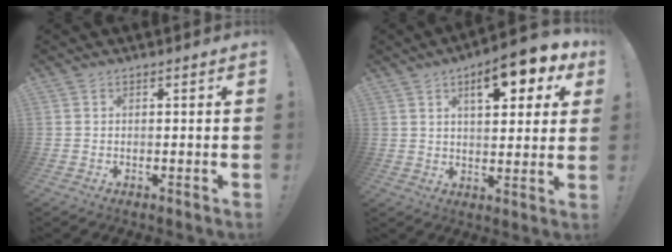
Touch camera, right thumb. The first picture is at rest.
{"total": 12.7, "force": [6.1, 4.7, 10.0], "torque": [-0.135, -0.026, 0.099]}